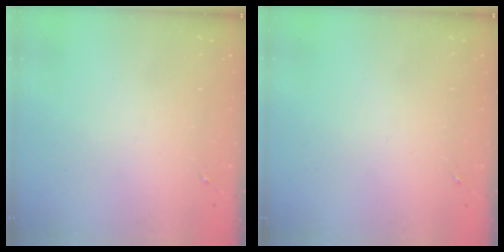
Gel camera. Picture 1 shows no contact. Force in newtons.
{"total": 0.0}